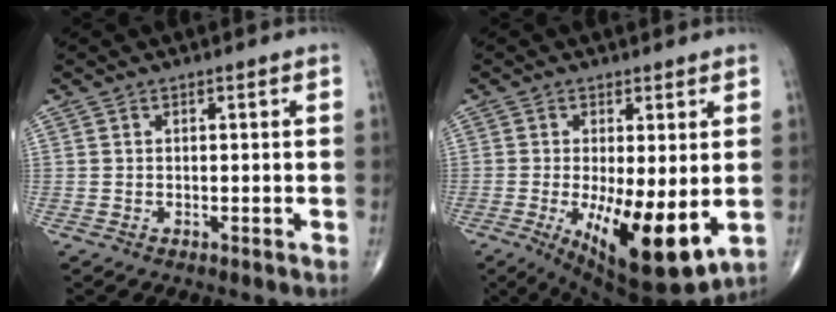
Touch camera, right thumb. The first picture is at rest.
{"total": 14.6, "force": [-2.8, 4.8, 13.5], "torque": [-0.214, -0.031, -0.027]}